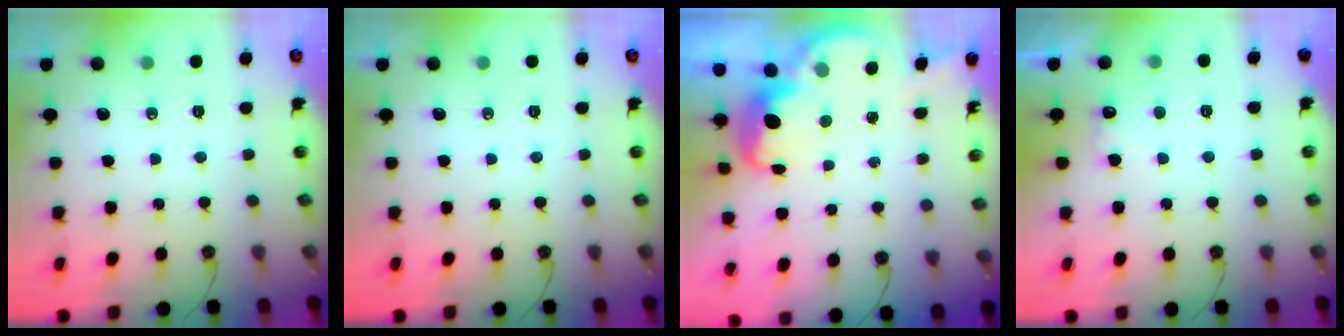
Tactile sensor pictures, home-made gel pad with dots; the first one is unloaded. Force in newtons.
{"total": 0.0}
{"total": 3.1, "press": 3.1, "slide": 0.7}
{"total": 6.0, "press": 5.9, "slide": 1.2}